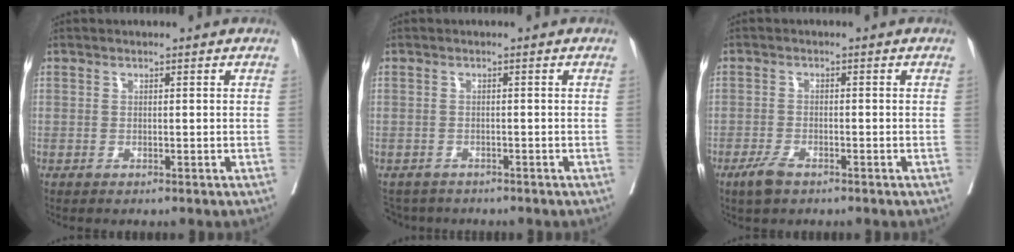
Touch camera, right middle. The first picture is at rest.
{"total": 3.9, "force": [-3.6, 1.7, 0.0], "torque": [0.006, -0.007, -0.058]}
{"total": 3.0, "force": [-2.1, 1.0, 1.9], "torque": [-0.043, -0.003, -0.037]}